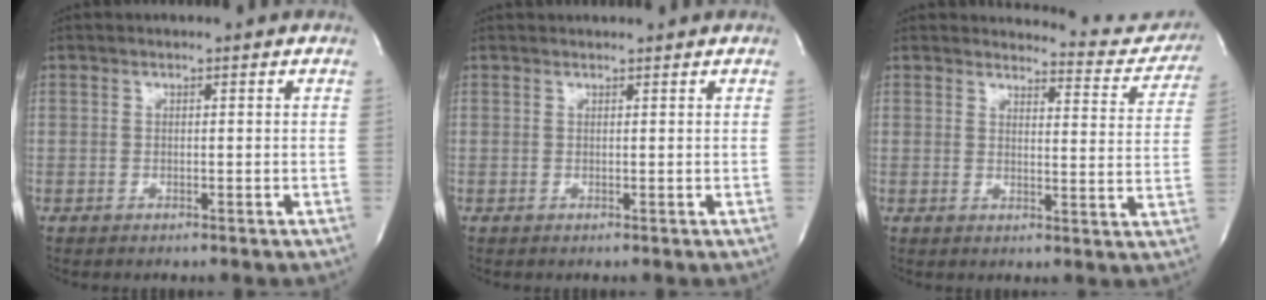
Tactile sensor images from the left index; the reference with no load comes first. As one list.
[{"total": 2.5, "force": [2.4, 0.2, 0.4], "torque": [-0.007, 0.022, 0.033]}, {"total": 10.7, "force": [10.5, 1.7, -0.2], "torque": [0.029, -0.061, 0.097]}]